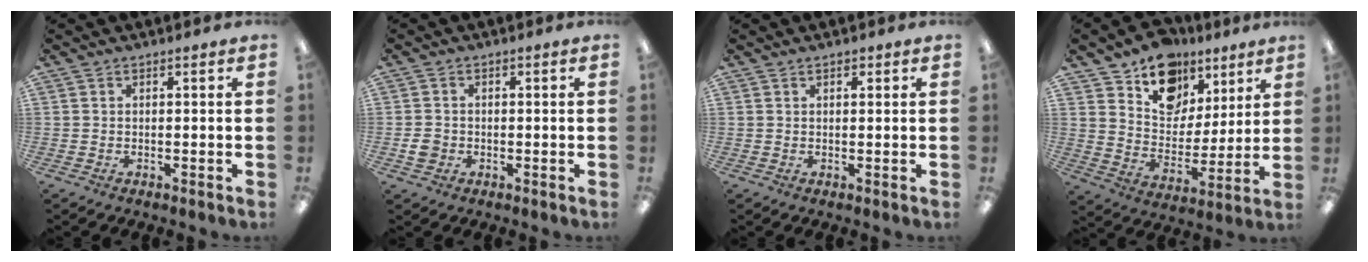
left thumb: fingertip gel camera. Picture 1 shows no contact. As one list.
[{"total": 2.9, "force": [-0.8, 2.7, 0.7], "torque": [-0.003, 0.002, -0.016]}, {"total": 0.9, "force": [0.6, 0.6, 0.3], "torque": [-0.008, 0.001, 0.012]}, {"total": 13.5, "force": [9.0, 9.5, 3.3], "torque": [-0.051, -0.062, 0.170]}]